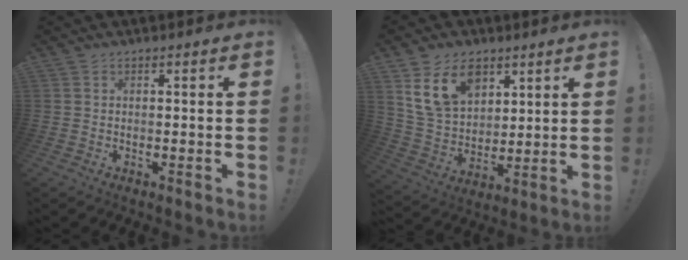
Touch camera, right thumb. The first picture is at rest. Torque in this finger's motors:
{"motor_torque": [0.06, 0.60, 0.14, 0.25, 0.41]}